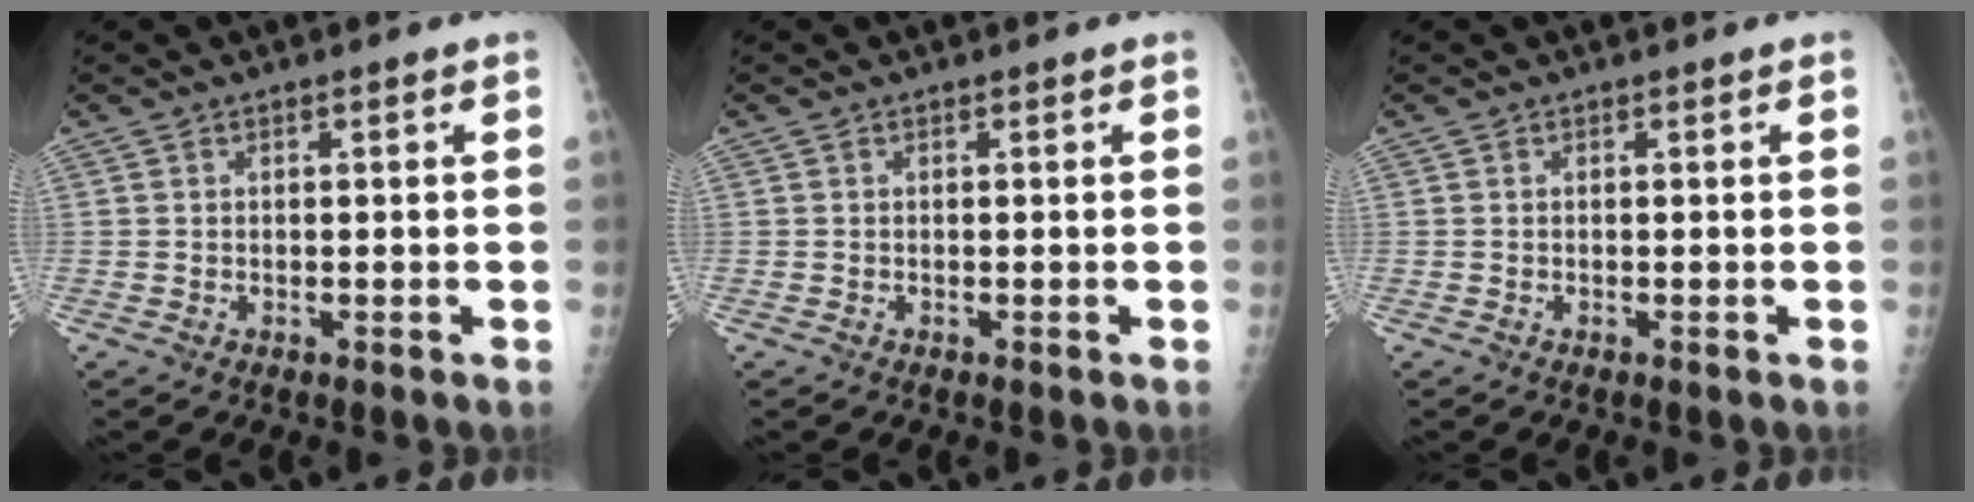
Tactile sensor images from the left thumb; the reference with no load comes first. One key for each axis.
{"total": 0.0}
{"total": 0.0}